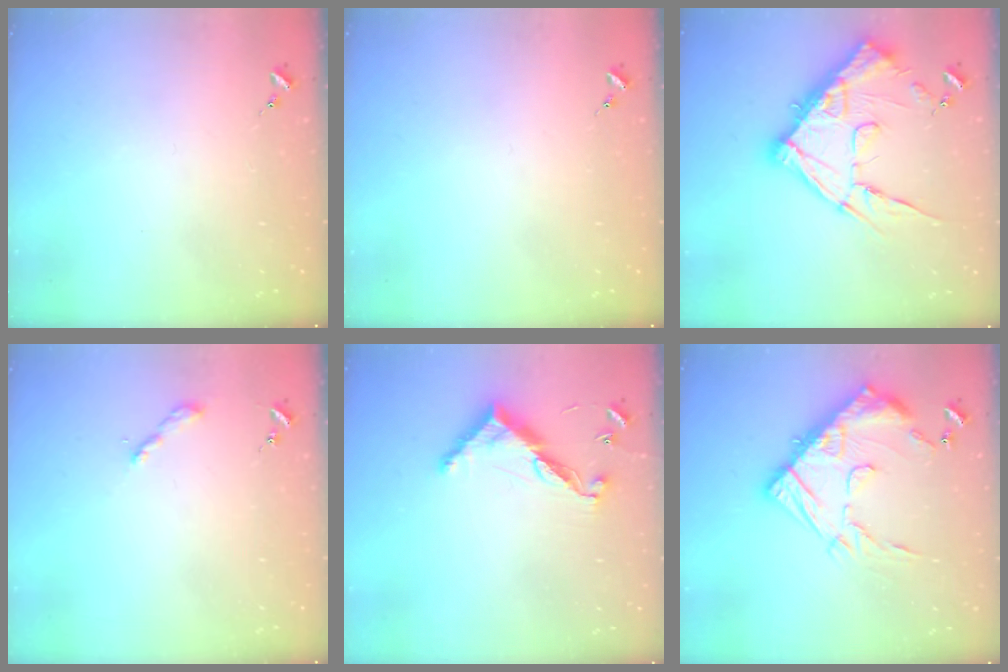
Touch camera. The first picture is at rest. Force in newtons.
{"total": 0.0}
{"total": 19.4, "press": 19.4, "slide": 1.0}
{"total": 2.2, "press": 2.2, "slide": 0.2}
{"total": 10.9, "press": 10.9, "slide": 0.4}
{"total": 20.3, "press": 20.3, "slide": 1.1}